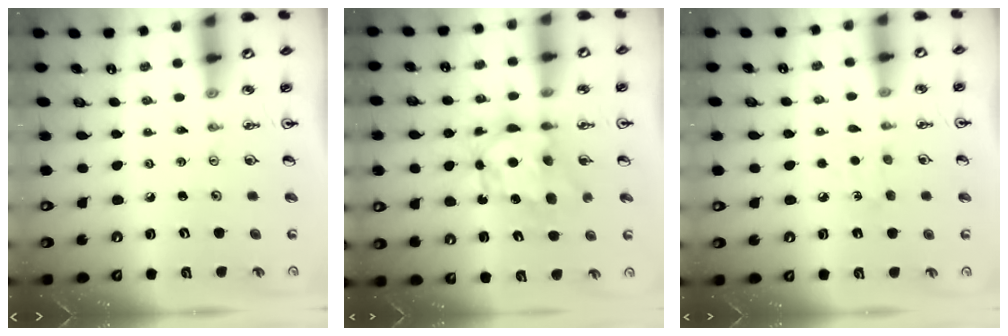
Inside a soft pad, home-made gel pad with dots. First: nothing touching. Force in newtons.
{"total": 7.1, "press": 7.1, "slide": 0.9}
{"total": 5.2, "press": 5.2, "slide": 0.6}